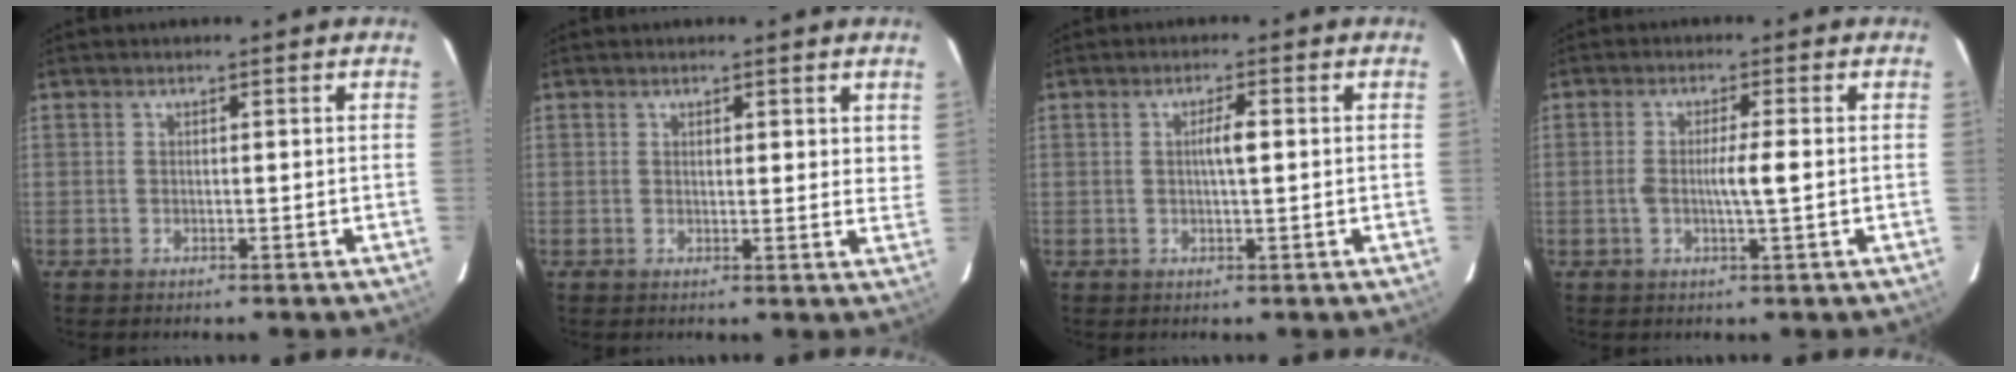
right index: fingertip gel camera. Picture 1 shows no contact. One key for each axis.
{"total": 3.2, "fx": 2.2, "fy": 1.2, "fz": 2.0, "tx": -0.018, "ty": -0.007, "tz": 0.022}
{"total": 2.5, "fx": 0.2, "fy": 0.2, "fz": 2.5, "tx": -0.044, "ty": 0.002, "tz": 0.003}
{"total": 3.8, "fx": -0.3, "fy": -0.1, "fz": 3.8, "tx": -0.069, "ty": -0.003, "tz": -0.006}